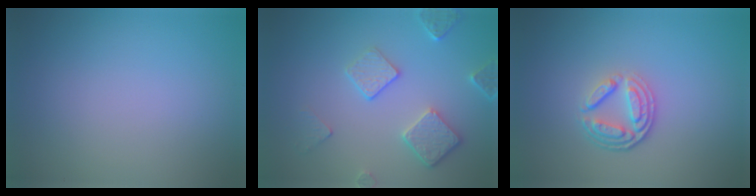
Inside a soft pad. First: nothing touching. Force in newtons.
{"total": 3.8, "press": 3.1, "slide": 2.1}
{"total": 3.8, "press": 2.8, "slide": 2.6}